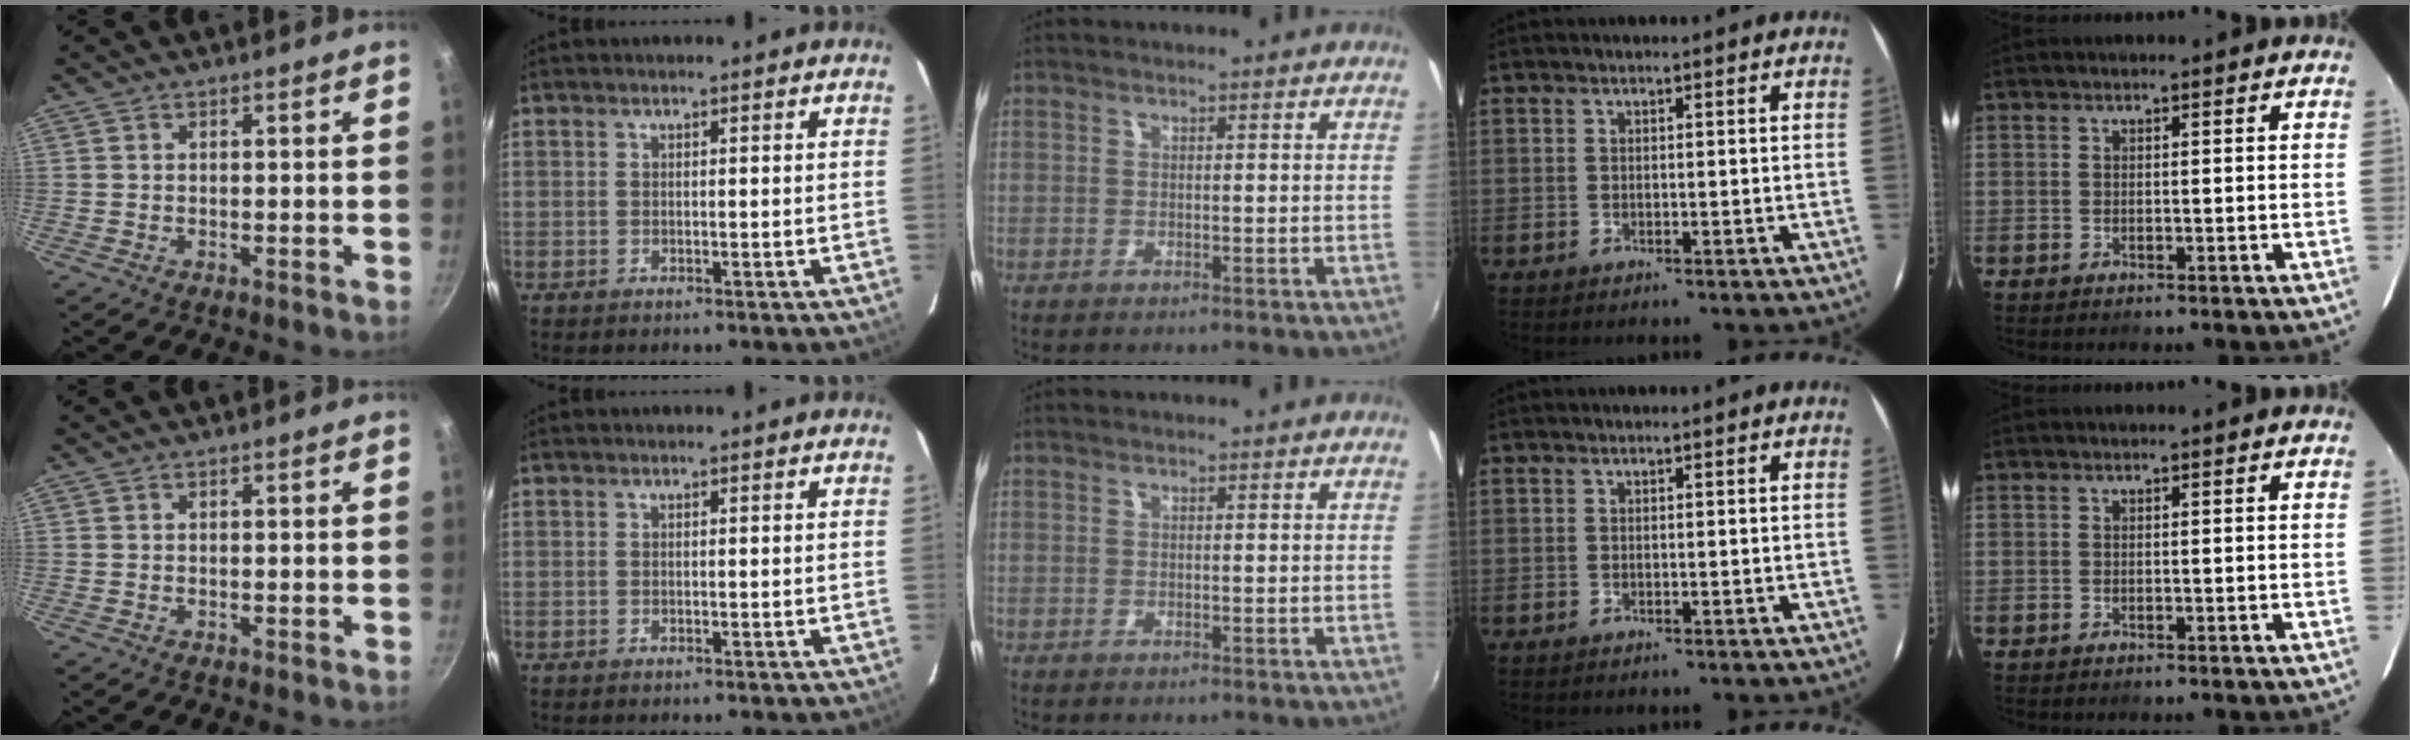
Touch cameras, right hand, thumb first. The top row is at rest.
{}